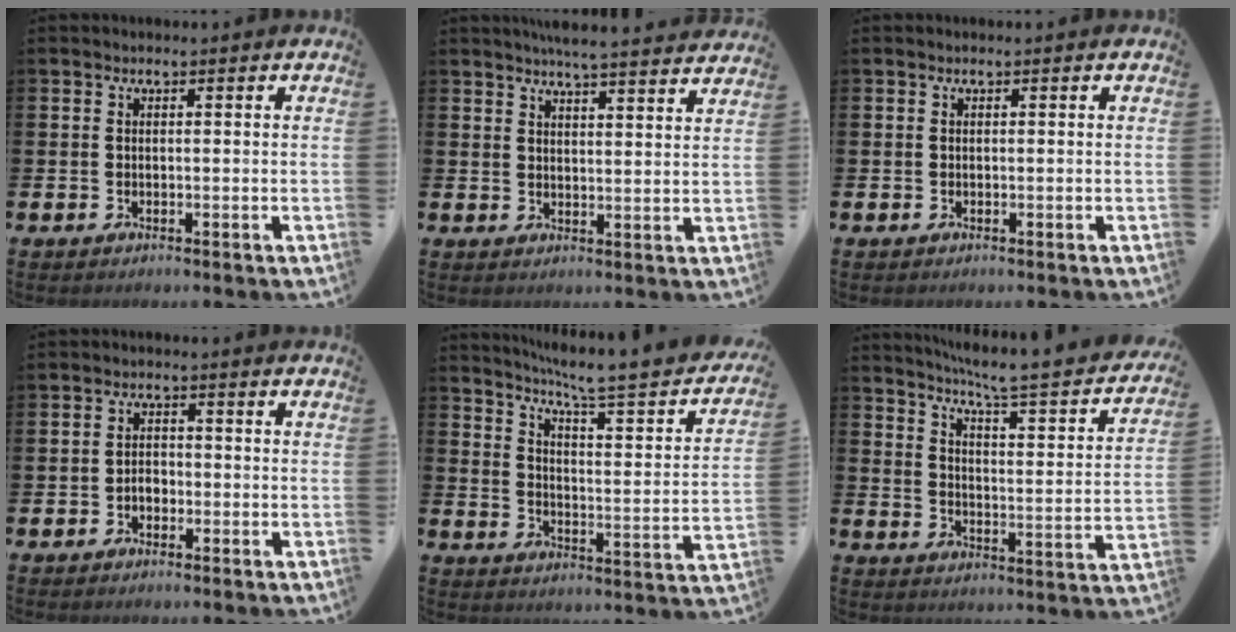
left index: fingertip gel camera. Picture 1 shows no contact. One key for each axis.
{"total": 5.3, "fx": 5.2, "fy": -0.5, "fz": 1.0, "tx": -0.018, "ty": -0.034, "tz": 0.089}
{"total": 0.0}
{"total": 1.8, "fx": -0.8, "fy": 1.3, "fz": 1.0, "tx": -0.017, "ty": 0.004, "tz": -0.018}
{"total": 6.9, "fx": 5.8, "fy": 0.0, "fz": 3.6, "tx": -0.070, "ty": -0.056, "tz": 0.083}
{"total": 5.8, "fx": 5.1, "fy": -0.1, "fz": 2.8, "tx": -0.060, "ty": -0.051, "tz": 0.072}